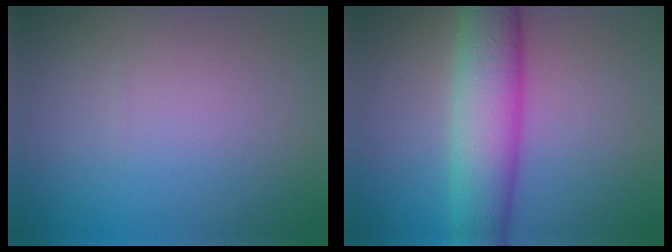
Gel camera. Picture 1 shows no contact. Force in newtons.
{"total": 7.2, "press": 7.2, "slide": 0.2}